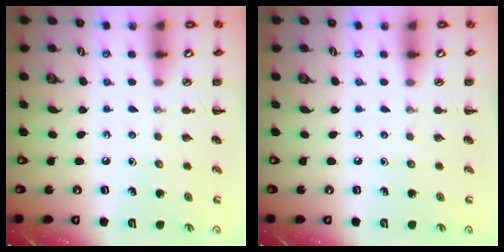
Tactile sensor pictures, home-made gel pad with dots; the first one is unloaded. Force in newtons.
{"total": 0.0}